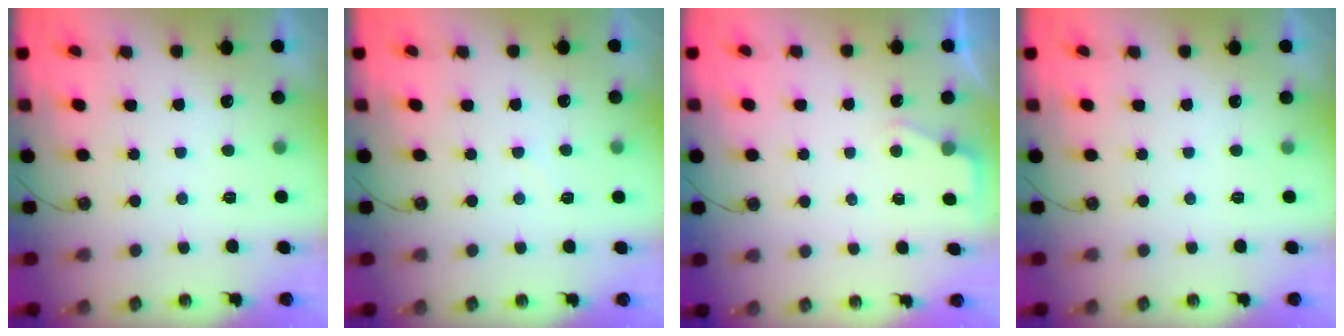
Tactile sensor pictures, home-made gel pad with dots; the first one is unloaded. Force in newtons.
{"total": 2.9, "press": 2.9, "slide": 0.4}
{"total": 2.4, "press": 2.4, "slide": 0.4}
{"total": 0.0}